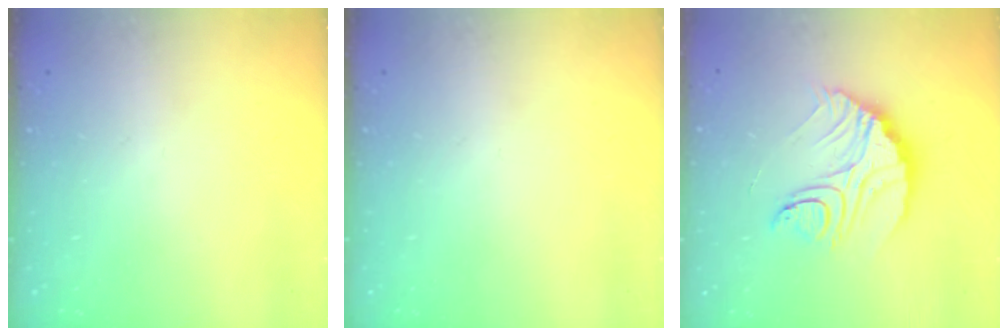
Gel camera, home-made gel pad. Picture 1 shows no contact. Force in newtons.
{"total": 0.0}
{"total": 12.9, "press": 12.9, "slide": 0.9}